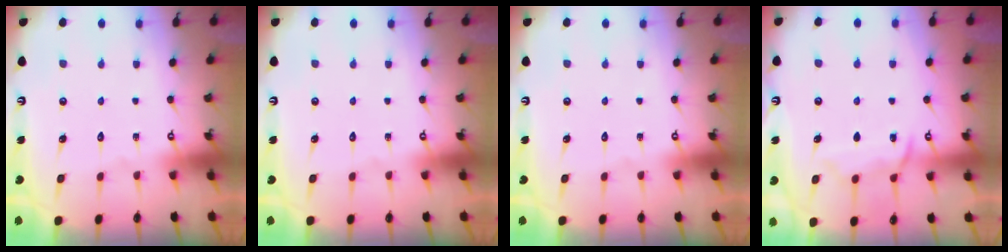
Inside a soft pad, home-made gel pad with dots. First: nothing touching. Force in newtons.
{"total": 0.0}
{"total": 0.0}
{"total": 10.3, "press": 10.3, "slide": 0.9}